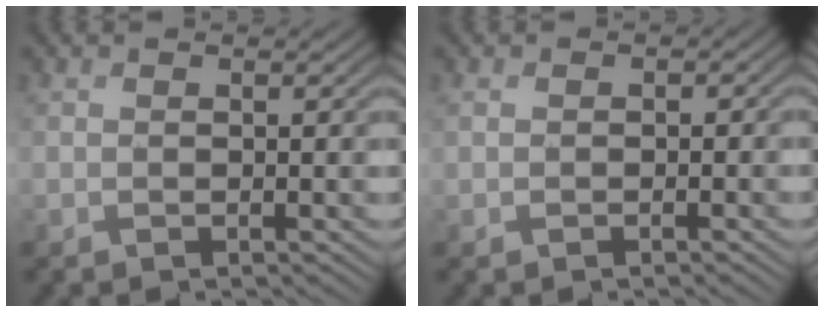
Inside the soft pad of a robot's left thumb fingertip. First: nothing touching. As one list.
[{"total": 1.0, "force": [-0.3, 0.9, 0.4], "torque": [-0.007, -0.003, -0.006]}]